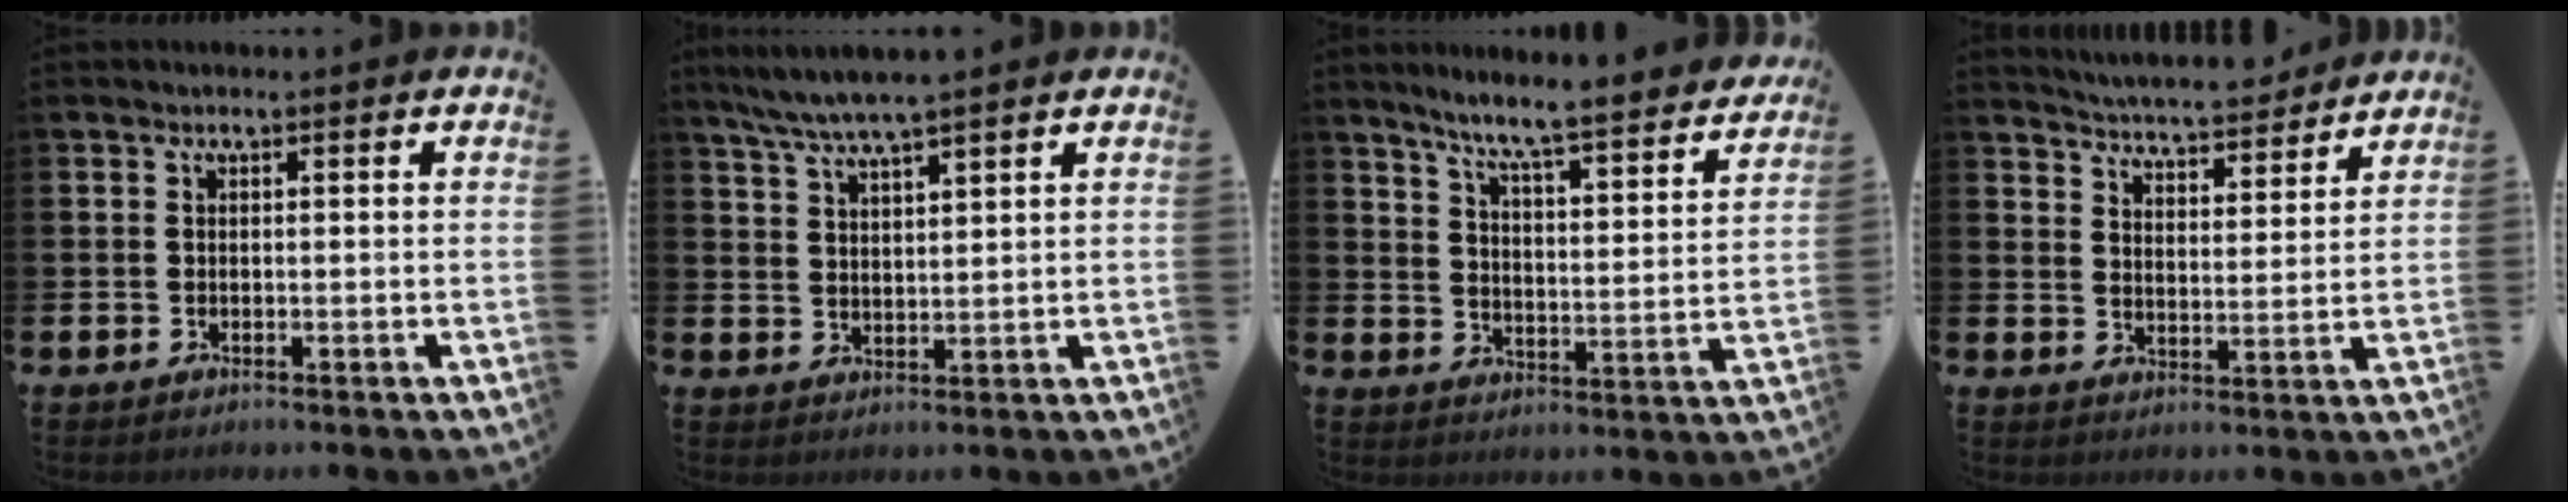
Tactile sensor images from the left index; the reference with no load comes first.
{"total": 5.2, "force": [4.8, -0.1, 2.0], "torque": [-0.057, -0.016, 0.087]}
{"total": 7.0, "force": [6.4, -0.2, 2.8], "torque": [-0.074, -0.056, 0.104]}
{"total": 5.5, "force": [5.5, 0.4, 0.4], "torque": [-0.025, -0.042, 0.095]}